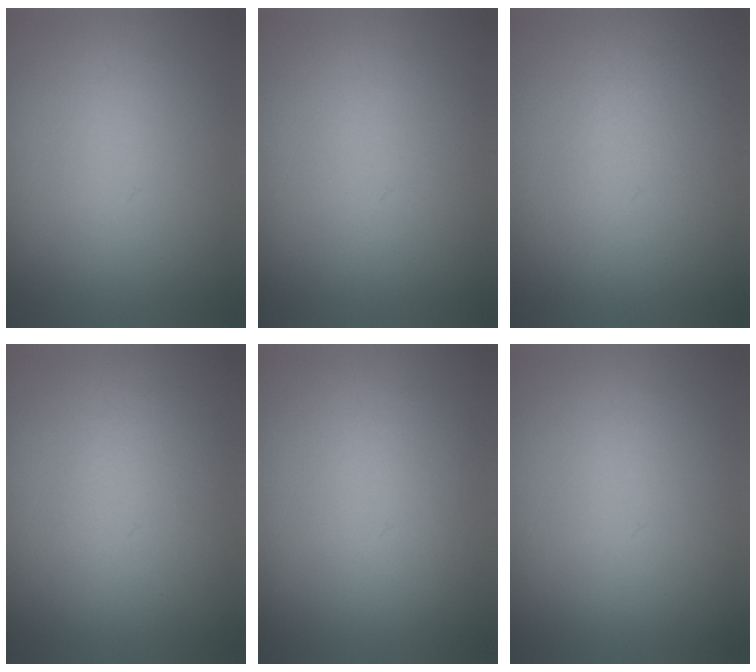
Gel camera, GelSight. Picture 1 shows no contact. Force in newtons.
{"total": 1.1}
{"total": 4.4}
{"total": 3.6}
{"total": 1.0}
{"total": 1.0}